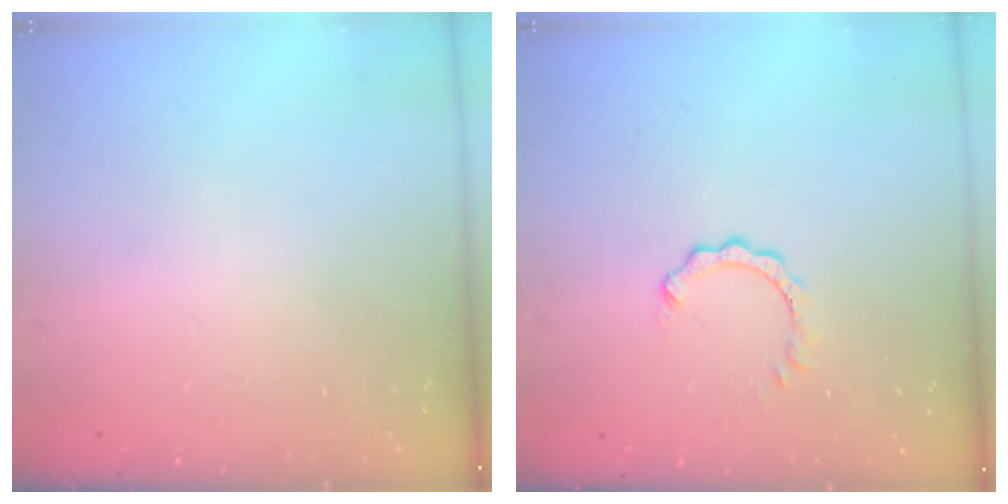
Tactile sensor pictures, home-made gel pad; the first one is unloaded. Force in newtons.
{"total": 1.0, "press": 1.0, "slide": 0.2}